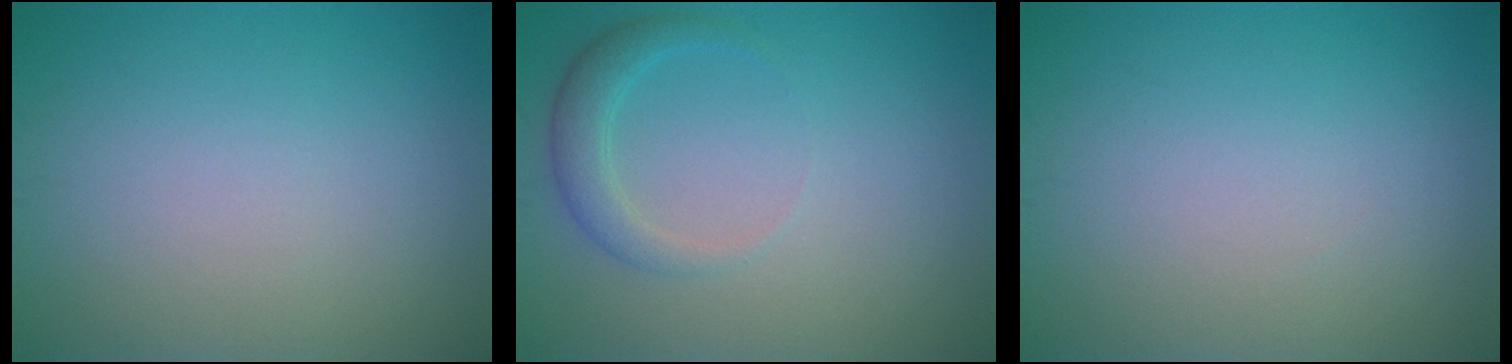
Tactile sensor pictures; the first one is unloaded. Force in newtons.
{"total": 2.2, "press": 2.2, "slide": 0.2}
{"total": 0.0}